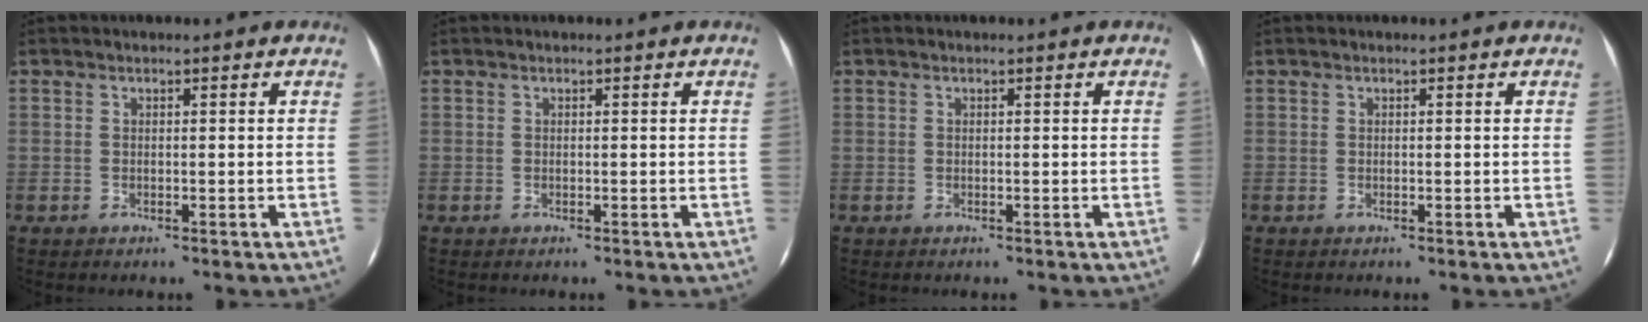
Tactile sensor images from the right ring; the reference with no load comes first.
{"total": 0.0}
{"total": 0.0}
{"total": 0.0}